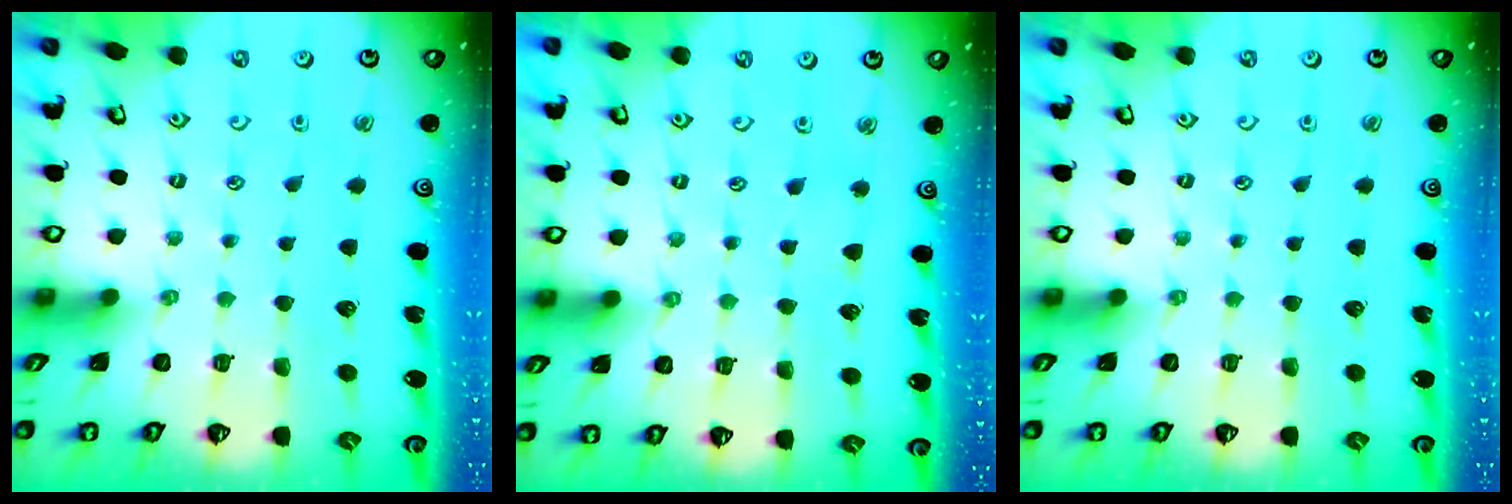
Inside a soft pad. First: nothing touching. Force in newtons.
{"total": 1.9, "press": 1.9, "slide": 0.5}
{"total": 0.0}